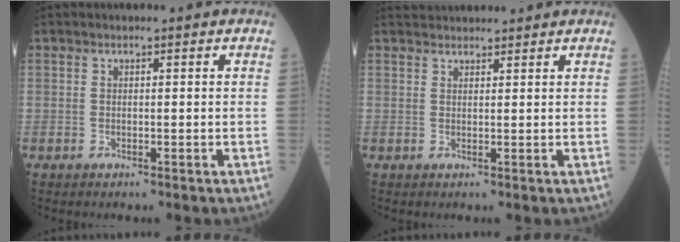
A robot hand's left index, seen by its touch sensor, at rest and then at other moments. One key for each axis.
{"total": 4.4, "fx": 4.3, "fy": 0.8, "fz": 0.6, "tx": -0.006, "ty": 0.031, "tz": 0.065}